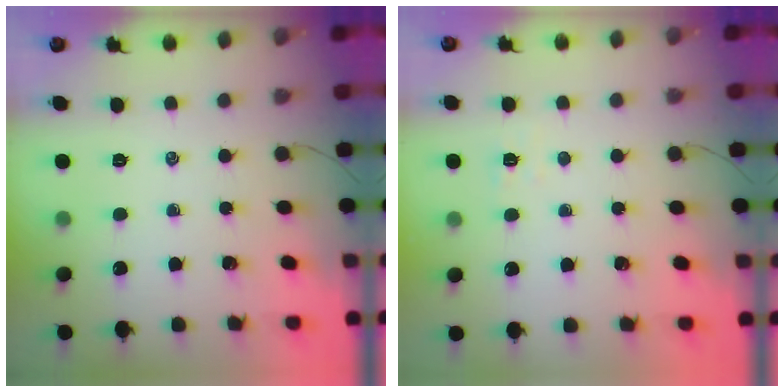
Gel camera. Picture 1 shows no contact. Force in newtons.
{"total": 2.8, "press": 2.7, "slide": 0.8}